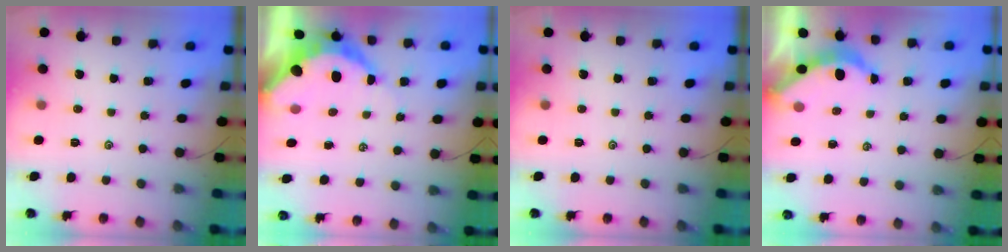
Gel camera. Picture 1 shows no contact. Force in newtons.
{"total": 9.9, "press": 9.9, "slide": 1.0}
{"total": 0.0}
{"total": 4.0, "press": 3.9, "slide": 0.4}